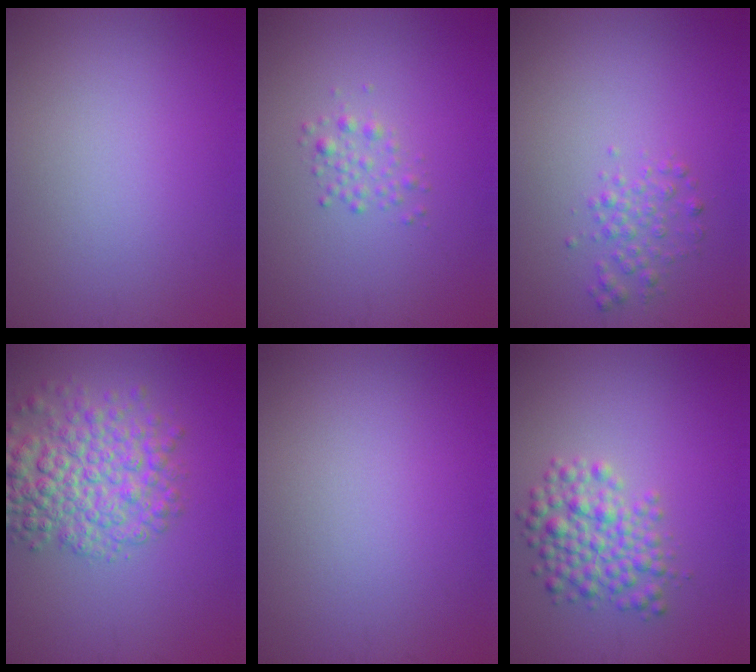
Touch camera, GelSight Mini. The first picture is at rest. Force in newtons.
{"total": 1.3, "press": 1.3, "slide": 0.0}
{"total": 1.7, "press": 1.7, "slide": 0.0}
{"total": 6.5, "press": 6.5, "slide": 0.2}
{"total": 0.0}
{"total": 4.0, "press": 4.0, "slide": 0.1}